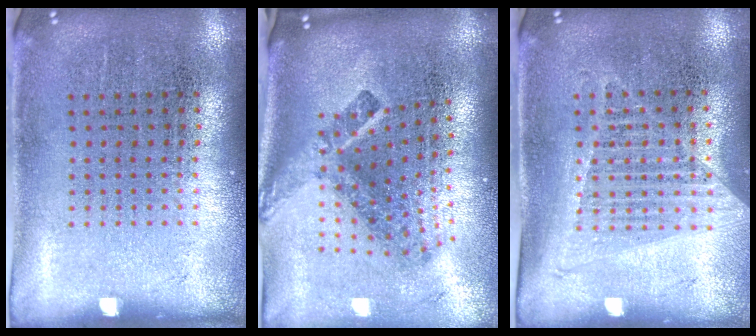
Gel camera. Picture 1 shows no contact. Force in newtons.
{"total": 2.7, "press": 1.7, "slide": 2.1}
{"total": 1.3, "press": 1.2, "slide": 0.6}